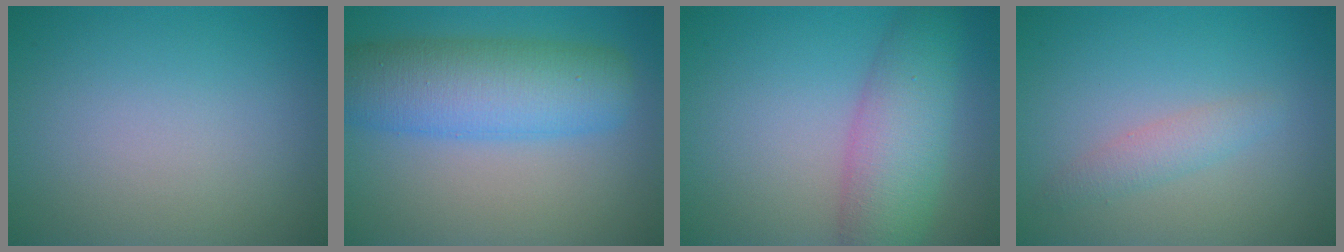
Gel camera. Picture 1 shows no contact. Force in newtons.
{"total": 8.0, "press": 8.0, "slide": 0.1}
{"total": 6.3, "press": 6.3, "slide": 0.2}
{"total": 1.7, "press": 1.7, "slide": 0.1}